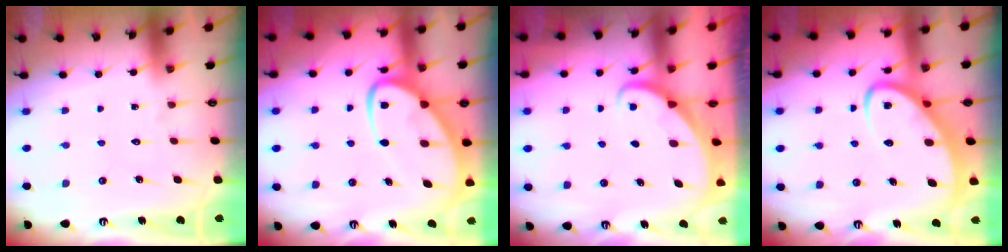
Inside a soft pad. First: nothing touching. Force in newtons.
{"total": 12.9, "press": 12.8, "slide": 1.3}
{"total": 2.0, "press": 2.0, "slide": 0.3}
{"total": 6.6, "press": 6.6, "slide": 0.6}